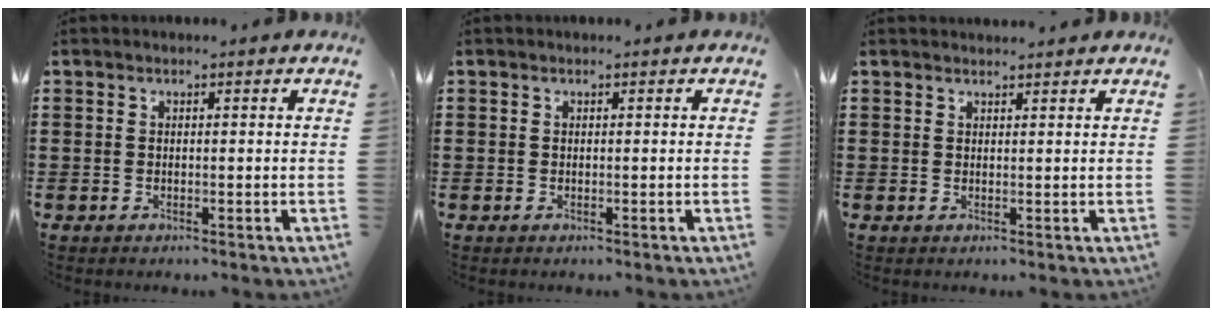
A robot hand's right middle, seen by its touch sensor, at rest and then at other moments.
{"total": 0.0}
{"total": 1.1, "force": [1.1, 0.1, 0.1], "torque": [0.005, -0.005, 0.019]}